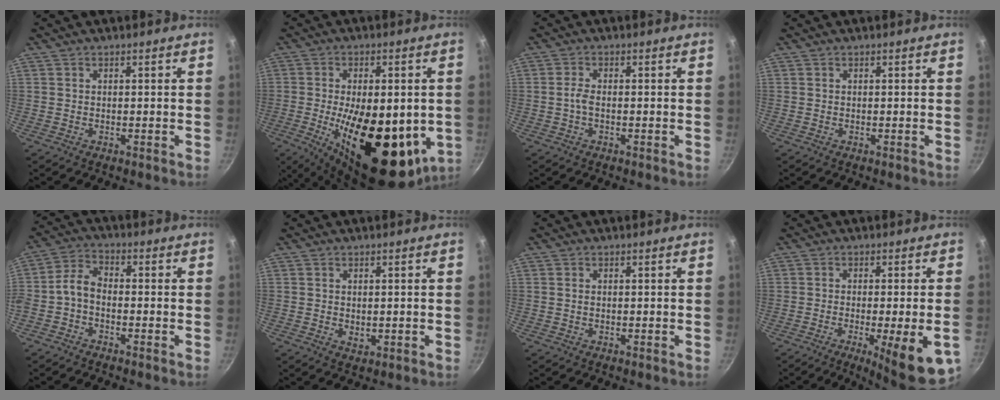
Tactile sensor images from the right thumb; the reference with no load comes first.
{"total": 25.8, "force": [-4.3, 12.4, 22.2], "torque": [-0.310, -0.018, -0.049]}
{"total": 2.1, "force": [-0.4, 0.9, 1.9], "torque": [-0.044, 0.007, -0.013]}
{"total": 0.0}
{"total": 5.0, "force": [-1.8, 3.0, 3.5], "torque": [-0.071, 0.033, -0.046]}
{"total": 1.8, "force": [0.0, 1.3, 1.3], "torque": [-0.020, -0.005, 0.003]}
{"total": 0.6, "force": [0.0, 0.4, 0.4], "torque": [-0.005, 0.002, 0.001]}
{"total": 12.6, "force": [-4.5, 2.4, 11.5], "torque": [-0.148, 0.000, -0.056]}